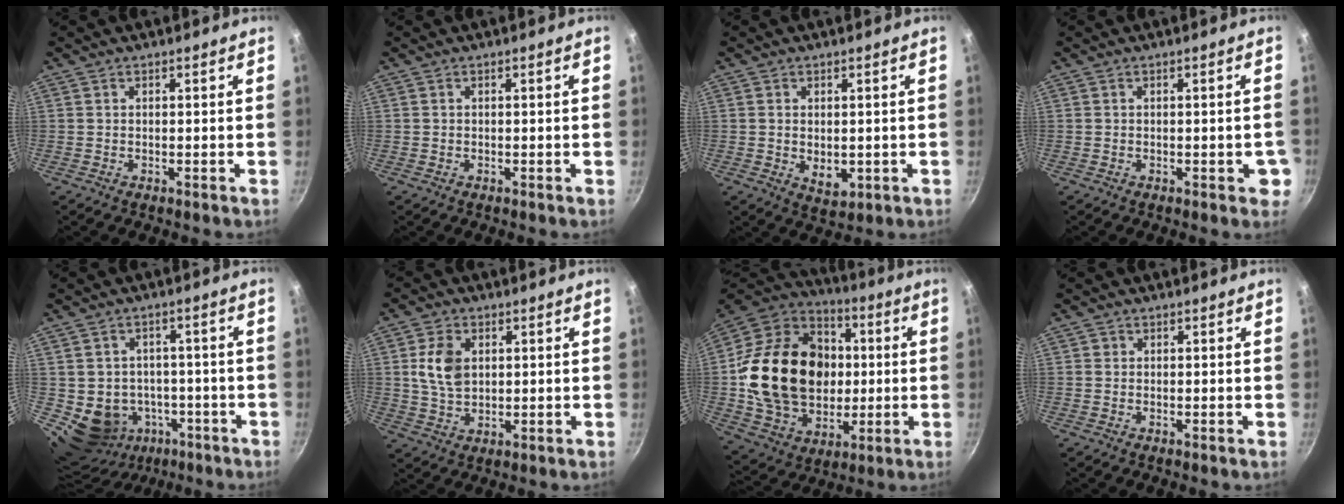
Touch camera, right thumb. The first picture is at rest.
{"total": 0.8, "force": [-0.1, 0.4, 0.7], "torque": [-0.007, 0.004, -0.001]}
{"total": 4.7, "force": [-0.4, 3.2, 3.5], "torque": [-0.052, -0.010, 0.003]}
{"total": 3.8, "force": [-1.1, 1.7, 3.2], "torque": [-0.023, 0.003, -0.014]}
{"total": 13.5, "force": [-4.3, 11.7, 5.0], "torque": [-0.058, 0.040, -0.039]}
{"total": 7.7, "force": [1.7, 5.3, 5.4], "torque": [-0.090, -0.005, 0.033]}
{"total": 27.5, "force": [0.9, 21.4, 17.2], "torque": [-0.271, 0.024, 0.026]}
{"total": 0.6, "force": [0.1, 0.6, 0.1], "torque": [0.003, 0.001, 0.000]}